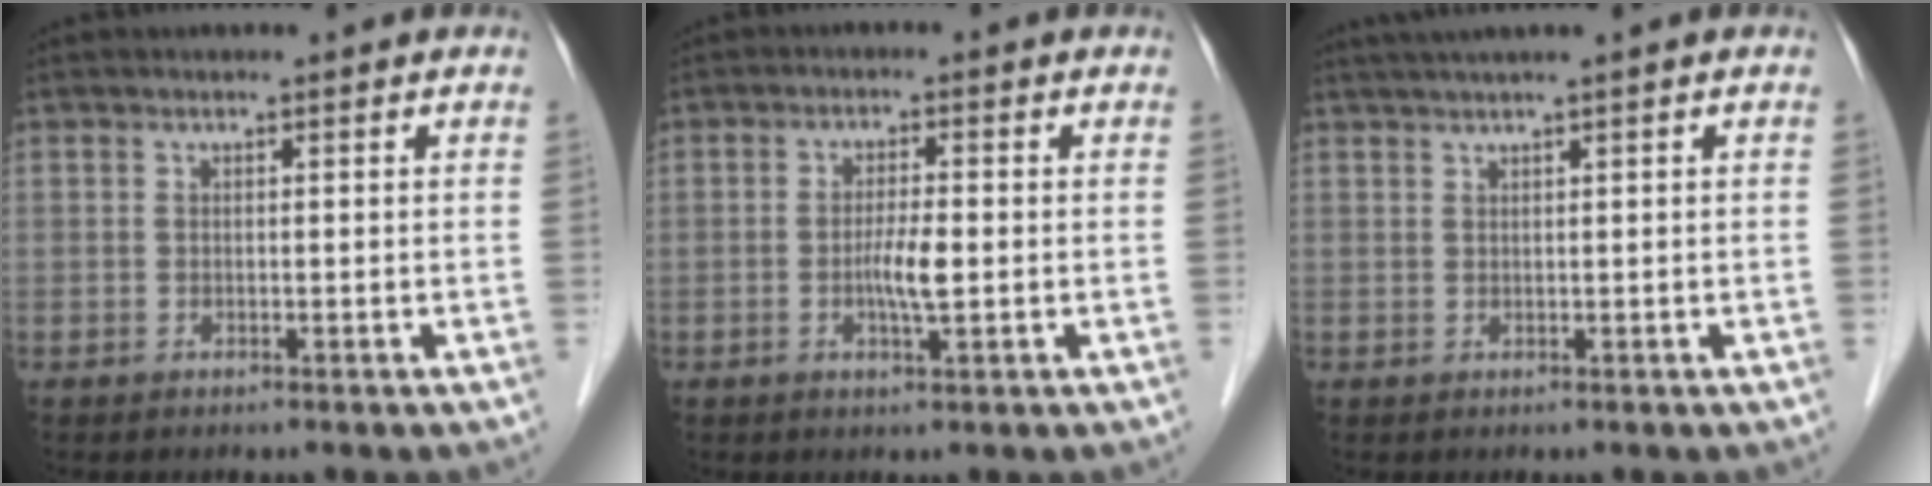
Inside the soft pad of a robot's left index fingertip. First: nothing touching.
{"total": 3.6, "force": [-0.9, 0.4, 3.5], "torque": [-0.068, -0.007, -0.016]}
{"total": 3.1, "force": [2.2, -0.8, 2.0], "torque": [-0.034, 0.016, 0.044]}